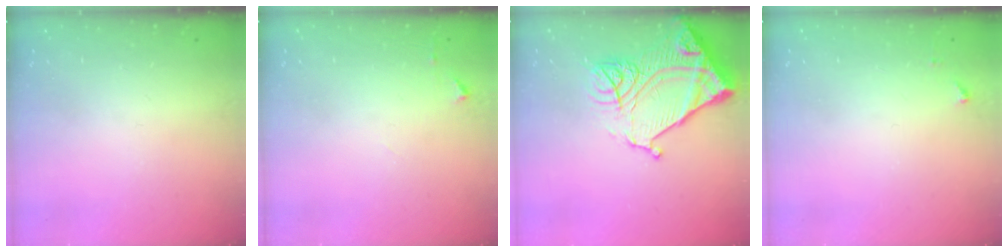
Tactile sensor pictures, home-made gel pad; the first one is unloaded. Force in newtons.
{"total": 5.1, "press": 5.1, "slide": 0.6}
{"total": 18.5, "press": 18.4, "slide": 1.9}
{"total": 3.8, "press": 3.8, "slide": 0.5}